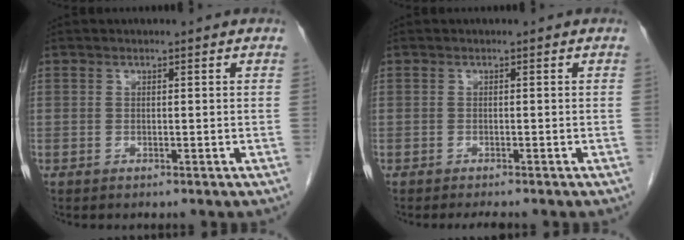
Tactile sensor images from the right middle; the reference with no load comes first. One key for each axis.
{"total": 2.1, "fx": -1.9, "fy": 0.2, "fz": 1.0, "tx": -0.012, "ty": -0.003, "tz": -0.023}